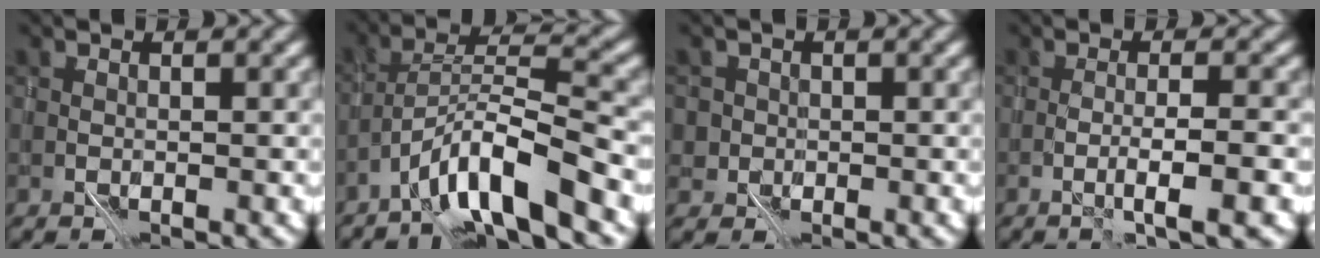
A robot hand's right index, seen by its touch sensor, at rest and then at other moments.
{"total": 7.1, "force": [-4.9, 0.6, 5.1], "torque": [-0.083, 0.014, -0.093]}
{"total": 2.0, "force": [0.3, 1.9, 0.3], "torque": [0.016, 0.007, -0.003]}
{"total": 2.3, "force": [-0.4, -0.1, 2.3], "torque": [-0.028, 0.007, -0.010]}